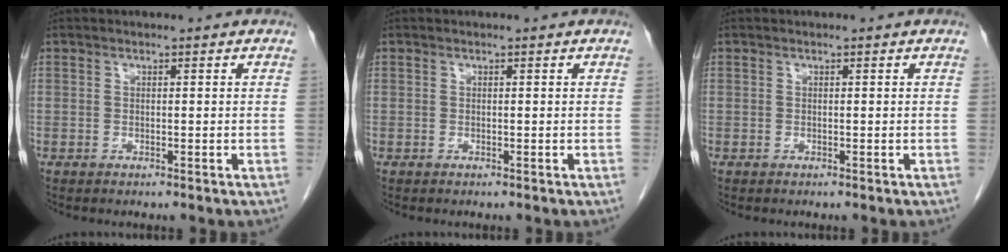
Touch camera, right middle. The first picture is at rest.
{"total": 0.0}
{"total": 0.0}